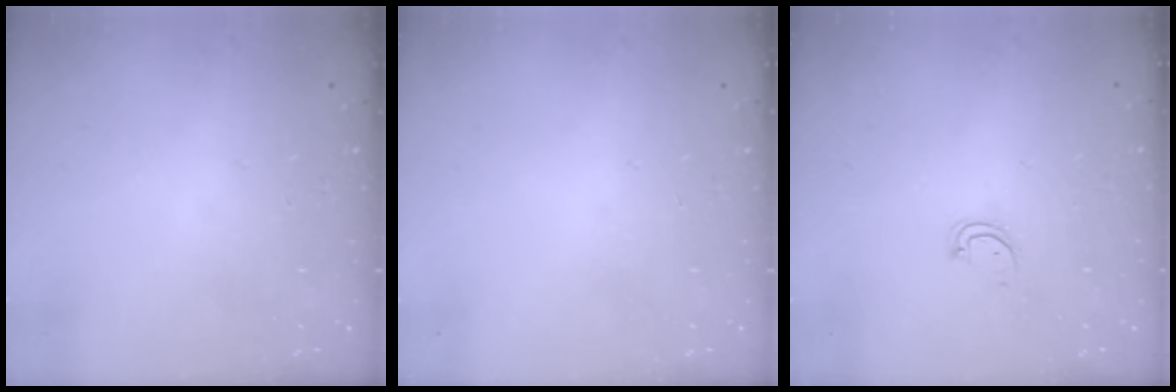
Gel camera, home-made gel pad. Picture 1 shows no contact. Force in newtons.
{"total": 0.0}
{"total": 3.5, "press": 3.5, "slide": 0.4}